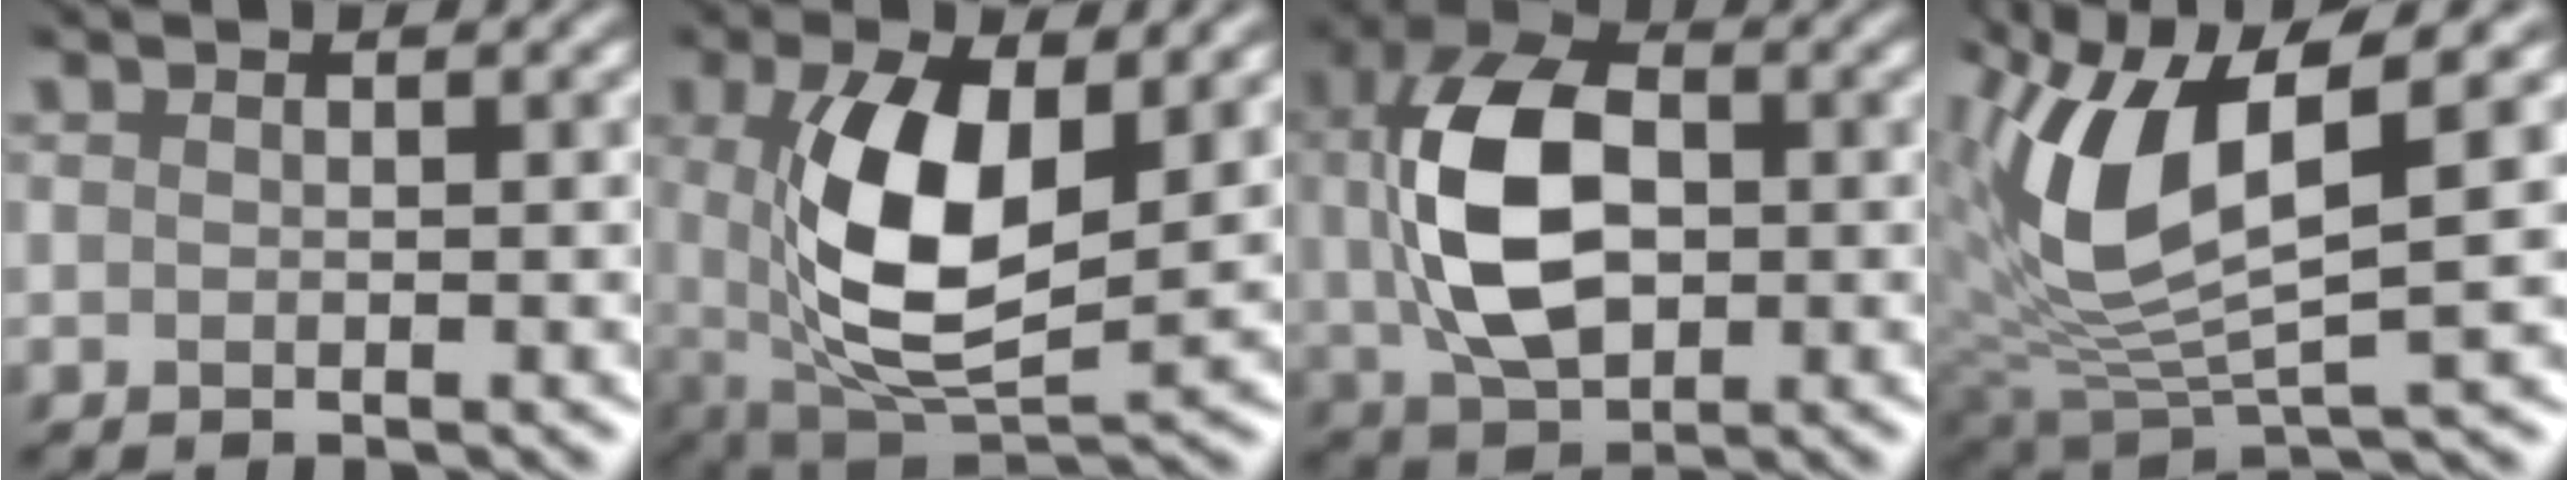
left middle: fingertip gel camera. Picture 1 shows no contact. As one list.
[{"total": 7.6, "force": [1.1, 3.1, 6.8], "torque": [-0.155, -0.003, 0.037]}, {"total": 8.4, "force": [0.3, 5.2, 6.6], "torque": [-0.166, 0.007, 0.023]}, {"total": 8.0, "force": [2.1, 2.9, 7.1], "torque": [-0.187, -0.006, 0.057]}]